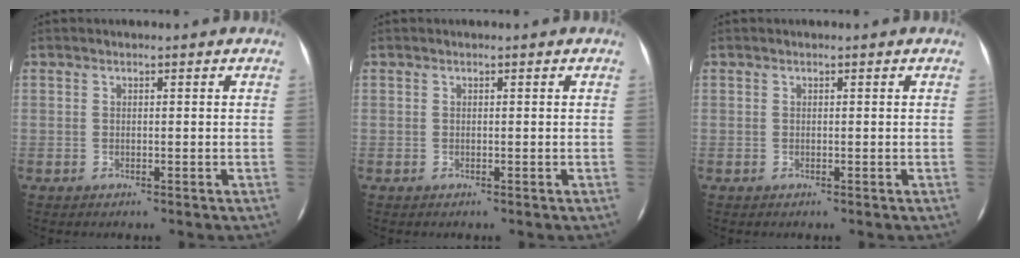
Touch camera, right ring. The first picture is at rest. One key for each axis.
{"total": 0.0}
{"total": 0.0}